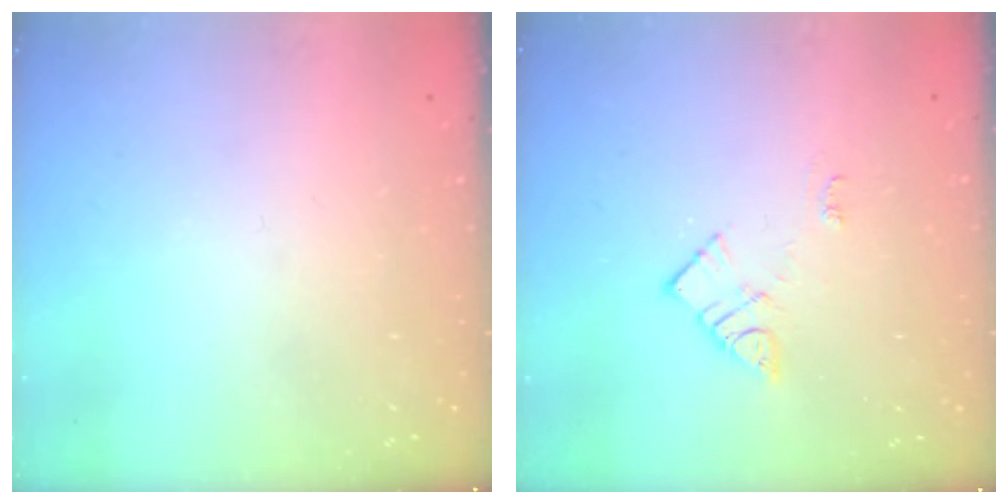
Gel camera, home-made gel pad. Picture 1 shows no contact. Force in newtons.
{"total": 8.5, "press": 8.5, "slide": 0.6}